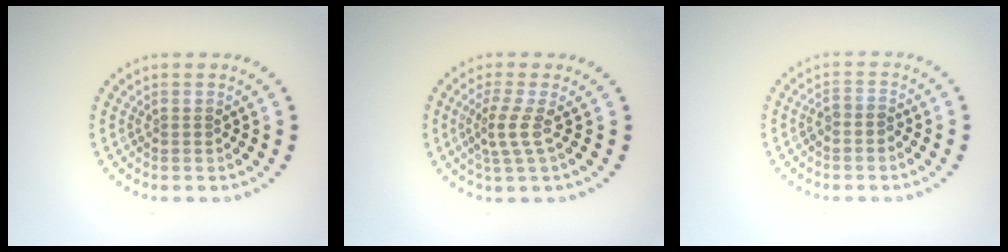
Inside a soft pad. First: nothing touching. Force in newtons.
{"total": 2.3, "press": 1.6, "slide": 1.7}
{"total": 1.0, "press": 0.7, "slide": 0.7}